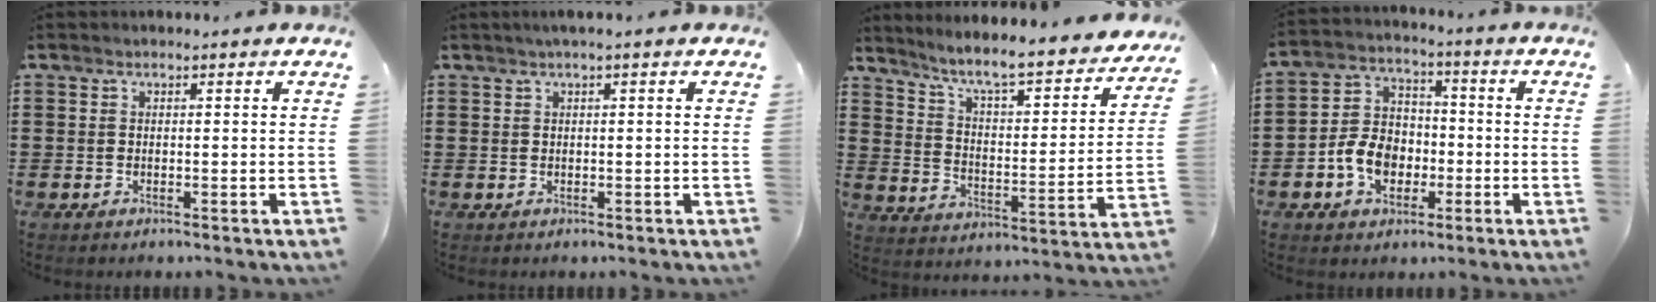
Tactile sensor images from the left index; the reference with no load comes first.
{"total": 1.0, "force": [0.2, -0.1, 1.0], "torque": [-0.015, -0.003, 0.004]}
{"total": 6.4, "force": [5.6, -0.5, 3.2], "torque": [-0.084, -0.048, 0.086]}
{"total": 7.9, "force": [-2.7, 5.9, 4.4], "torque": [-0.109, 0.015, -0.053]}